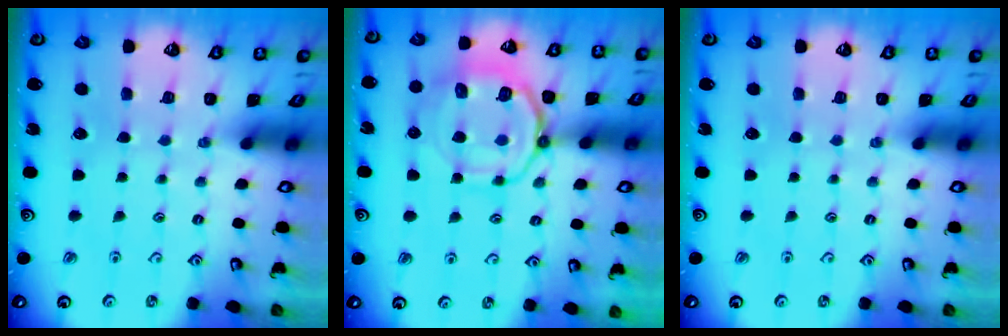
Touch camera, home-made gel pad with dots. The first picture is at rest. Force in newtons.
{"total": 11.9, "press": 11.8, "slide": 1.0}
{"total": 0.0}